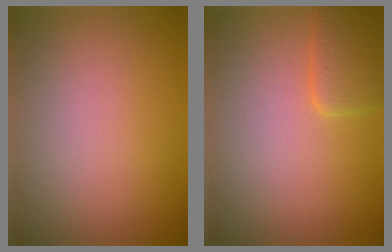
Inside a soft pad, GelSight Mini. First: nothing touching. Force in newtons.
{"total": 2.1, "press": 2.1, "slide": 0.1}